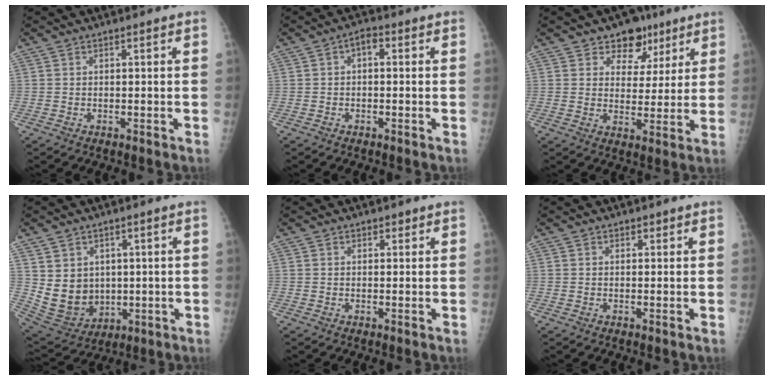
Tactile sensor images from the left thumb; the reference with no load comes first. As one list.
[{"total": 2.4, "force": [0.2, 1.4, 2.0], "torque": [-0.019, 0.008, -0.006]}, {"total": 8.2, "force": [5.3, 5.9, 2.2], "torque": [0.010, -0.020, 0.078]}, {"total": 10.8, "force": [1.5, 9.3, 5.4], "torque": [-0.065, -0.018, 0.062]}, {"total": 1.1, "force": [0.7, 0.7, 0.3], "torque": [0.007, -0.004, 0.008]}, {"total": 0.7, "force": [0.6, 0.5, 0.2], "torque": [0.006, -0.003, 0.006]}]